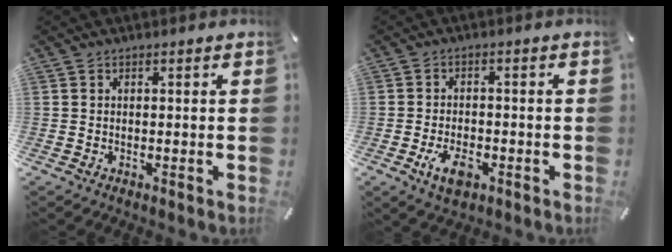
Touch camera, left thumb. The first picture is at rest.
{"total": 5.9, "force": [-2.4, 3.3, 4.2], "torque": [-0.084, 0.002, -0.048]}